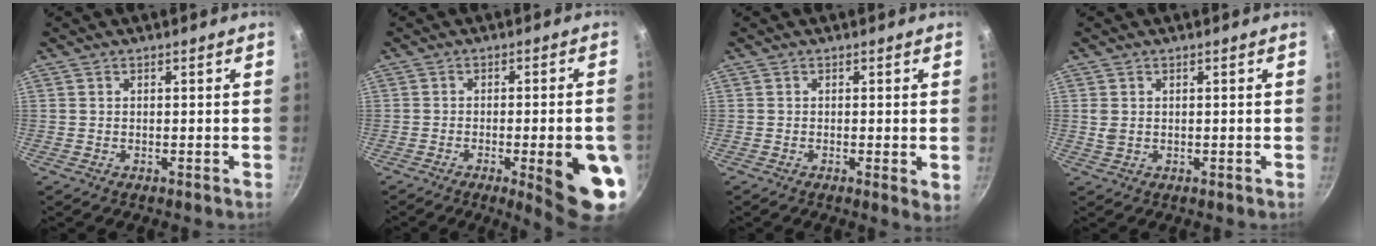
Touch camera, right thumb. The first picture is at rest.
{"total": 14.0, "force": [-4.0, 3.3, 13.0], "torque": [-0.138, 0.011, -0.046]}
{"total": 2.5, "force": [-0.2, 0.8, 2.4], "torque": [-0.031, -0.009, -0.005]}
{"total": 1.7, "force": [0.3, 1.3, 1.1], "torque": [-0.021, 0.001, 0.008]}